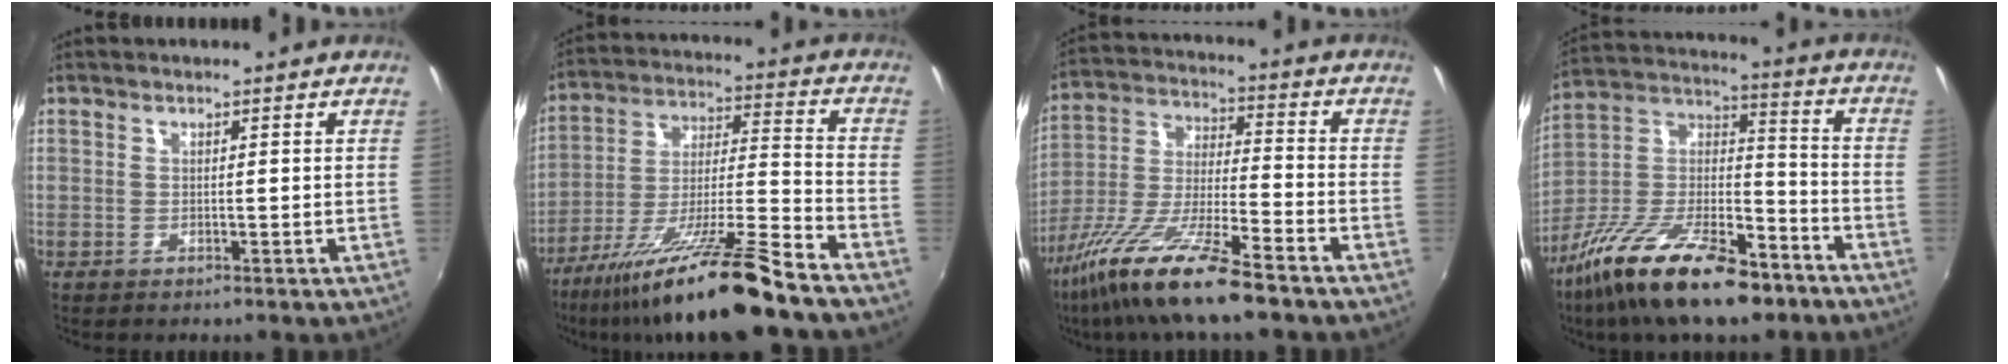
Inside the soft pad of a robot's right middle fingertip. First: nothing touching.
{"total": 19.3, "force": [-14.8, -0.5, 12.4], "torque": [-0.224, -0.027, -0.252]}
{"total": 16.2, "force": [-11.6, 1.5, 11.3], "torque": [-0.229, -0.028, -0.214]}
{"total": 21.3, "force": [-13.7, 7.9, 14.2], "torque": [-0.275, 0.000, -0.238]}